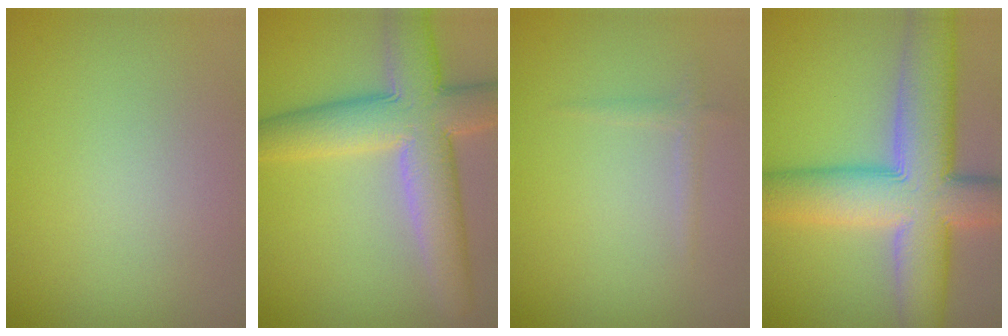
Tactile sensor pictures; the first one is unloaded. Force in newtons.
{"total": 8.9, "press": 8.9, "slide": 0.5}
{"total": 0.9, "press": 0.9, "slide": 0.0}
{"total": 12.0, "press": 12.0, "slide": 0.6}